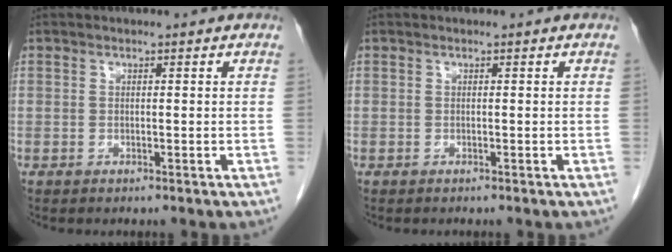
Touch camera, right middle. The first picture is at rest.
{"total": 0.0}